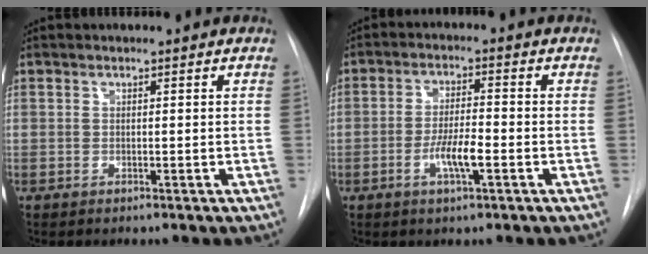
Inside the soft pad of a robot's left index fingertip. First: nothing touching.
{"total": 5.3, "force": [-2.0, 0.9, 4.9], "torque": [-0.096, -0.001, -0.036]}